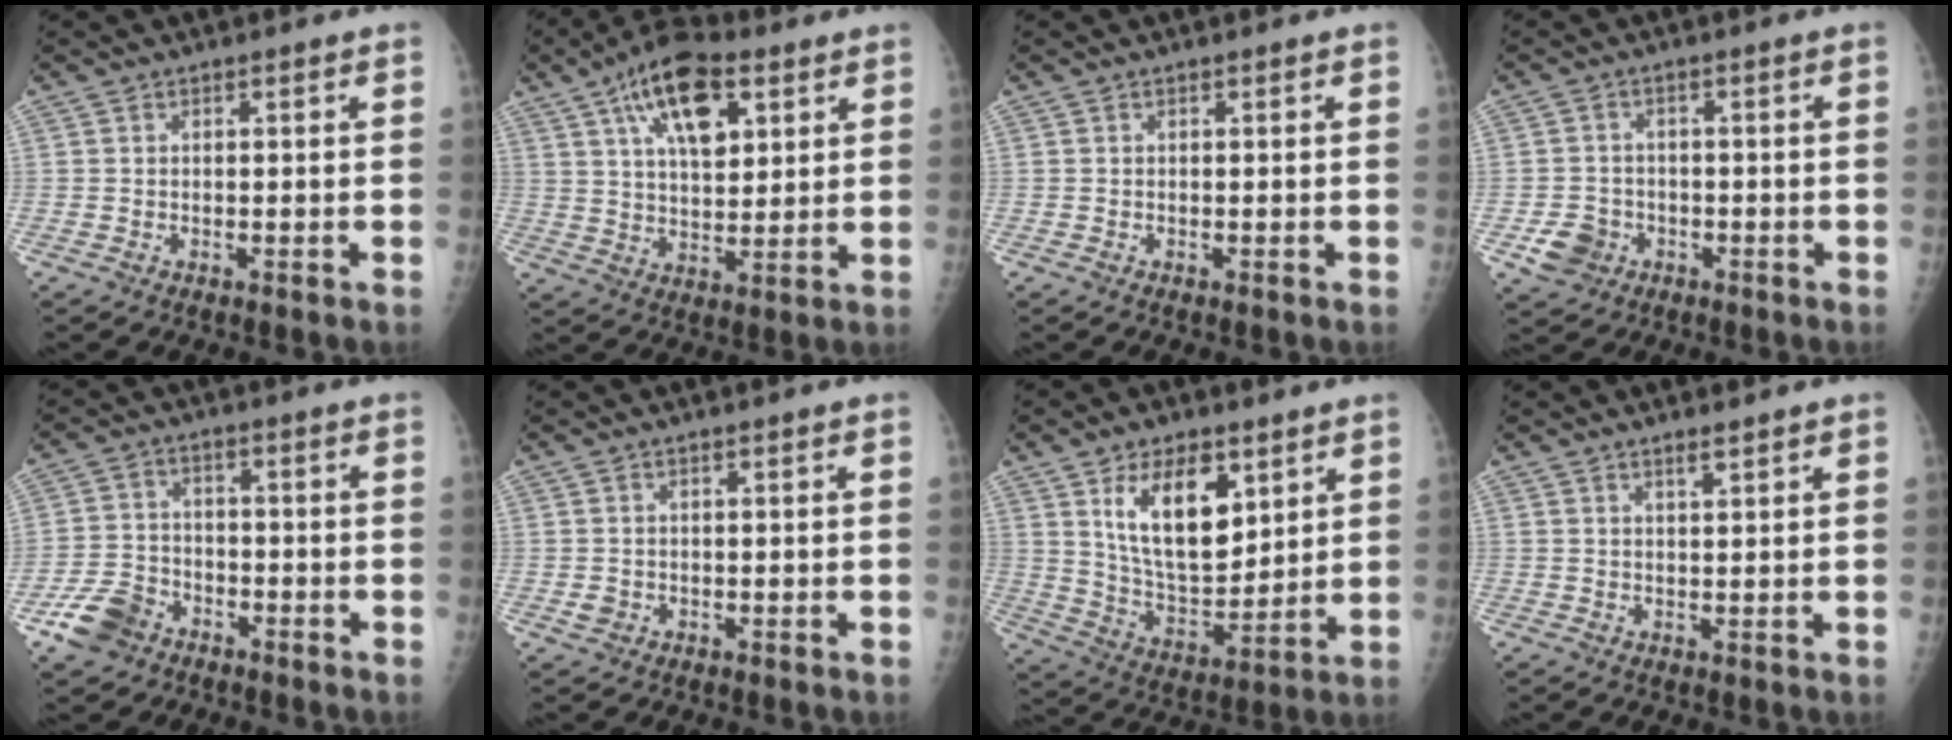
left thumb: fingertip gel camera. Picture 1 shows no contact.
{"total": 14.7, "force": [6.7, 7.1, 10.9], "torque": [-0.155, -0.010, 0.112]}
{"total": 0.0}
{"total": 5.1, "force": [-2.0, 4.3, 1.7], "torque": [-0.015, 0.012, -0.029]}
{"total": 7.4, "force": [-4.6, 5.1, 2.9], "torque": [-0.052, 0.021, -0.088]}
{"total": 1.4, "force": [0.0, 1.2, 0.7], "torque": [-0.006, 0.001, 0.006]}
{"total": 15.2, "force": [6.8, 7.8, 11.1], "torque": [-0.151, -0.043, 0.135]}
{"total": 1.8, "force": [1.4, 0.2, 1.2], "torque": [-0.016, -0.011, 0.025]}